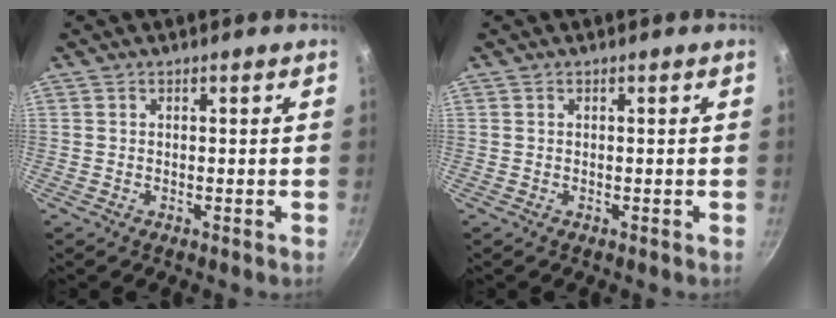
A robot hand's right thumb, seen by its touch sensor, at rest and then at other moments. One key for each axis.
{"total": 0.0}